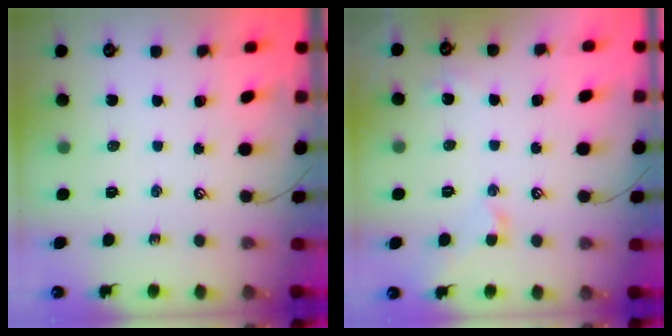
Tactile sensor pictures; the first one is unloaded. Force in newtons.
{"total": 1.7, "press": 1.6, "slide": 0.5}